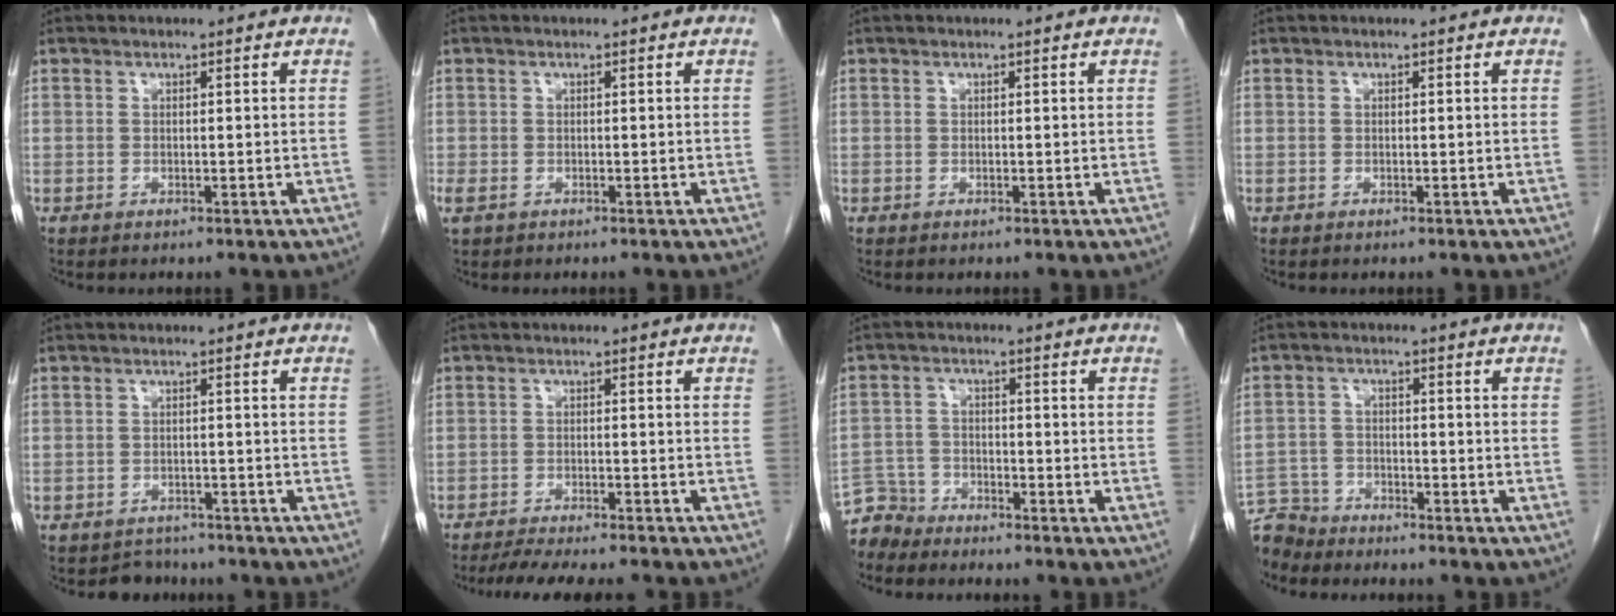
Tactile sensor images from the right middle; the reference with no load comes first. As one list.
[{"total": 1.7, "force": [-0.7, 1.1, 1.1], "torque": [-0.029, -0.004, -0.005]}, {"total": 0.0}, {"total": 0.0}, {"total": 3.0, "force": [-2.6, 1.3, -0.5], "torque": [0.002, 0.004, -0.040]}, {"total": 9.9, "force": [-8.9, 0.7, 4.5], "torque": [-0.061, -0.012, -0.129]}, {"total": 4.3, "force": [-4.0, 1.1, -0.8], "torque": [0.015, -0.004, -0.079]}, {"total": 6.3, "force": [-6.1, 1.8, -0.3], "torque": [0.009, -0.002, -0.116]}]